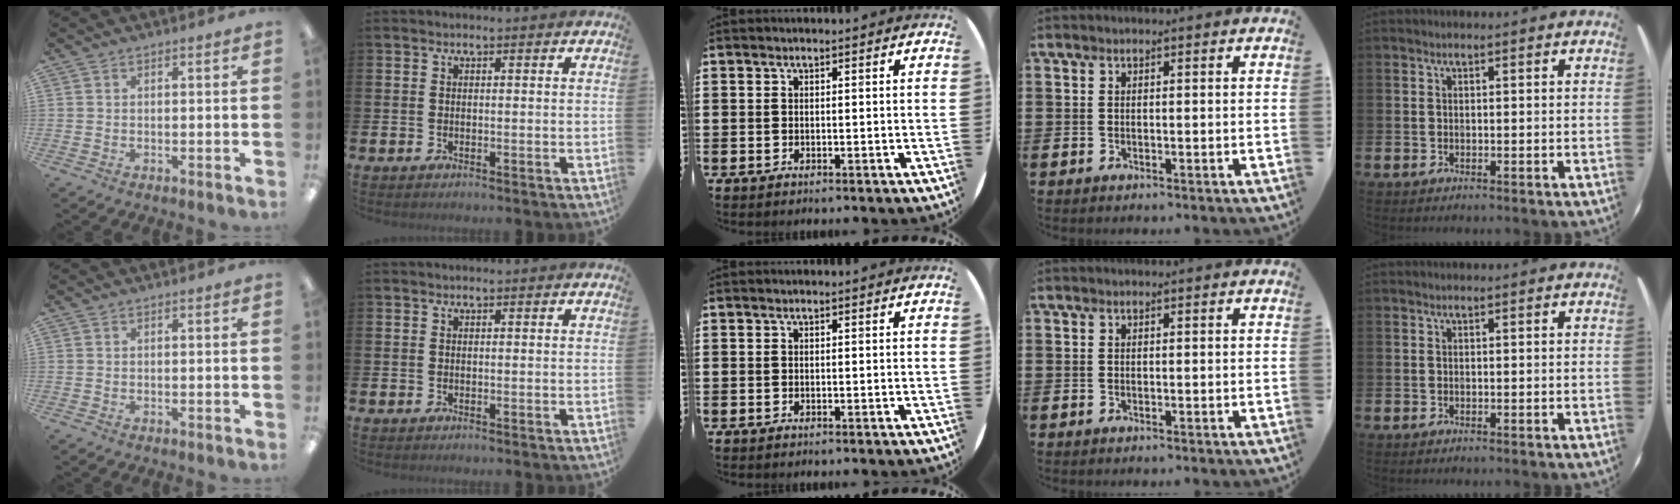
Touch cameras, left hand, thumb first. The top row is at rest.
{}